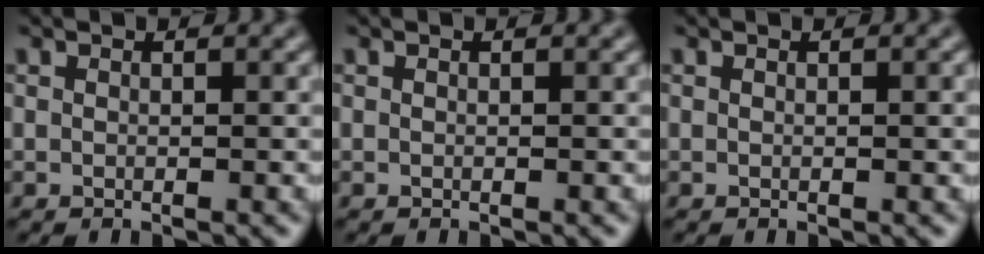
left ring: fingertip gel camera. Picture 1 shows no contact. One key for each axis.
{"total": 0.0}
{"total": 0.6, "fx": 0.1, "fy": 0.1, "fz": 0.6, "tx": -0.006, "ty": 0.001, "tz": 0.001}